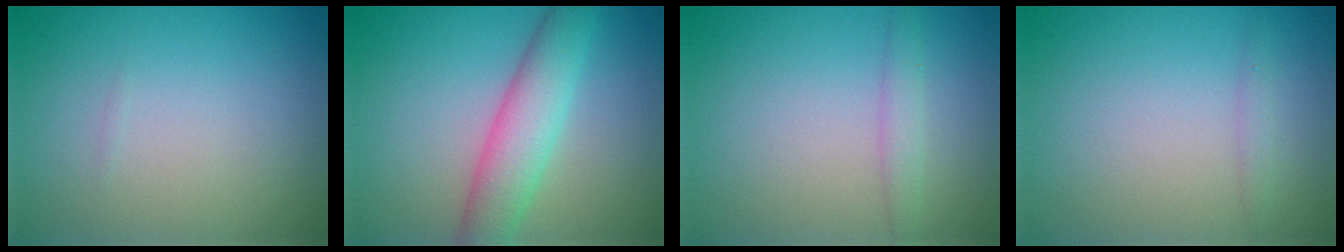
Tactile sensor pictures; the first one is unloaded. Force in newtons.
{"total": 5.1, "press": 5.0, "slide": 0.2}
{"total": 1.5, "press": 1.5, "slide": 0.1}
{"total": 0.8, "press": 0.8, "slide": 0.0}